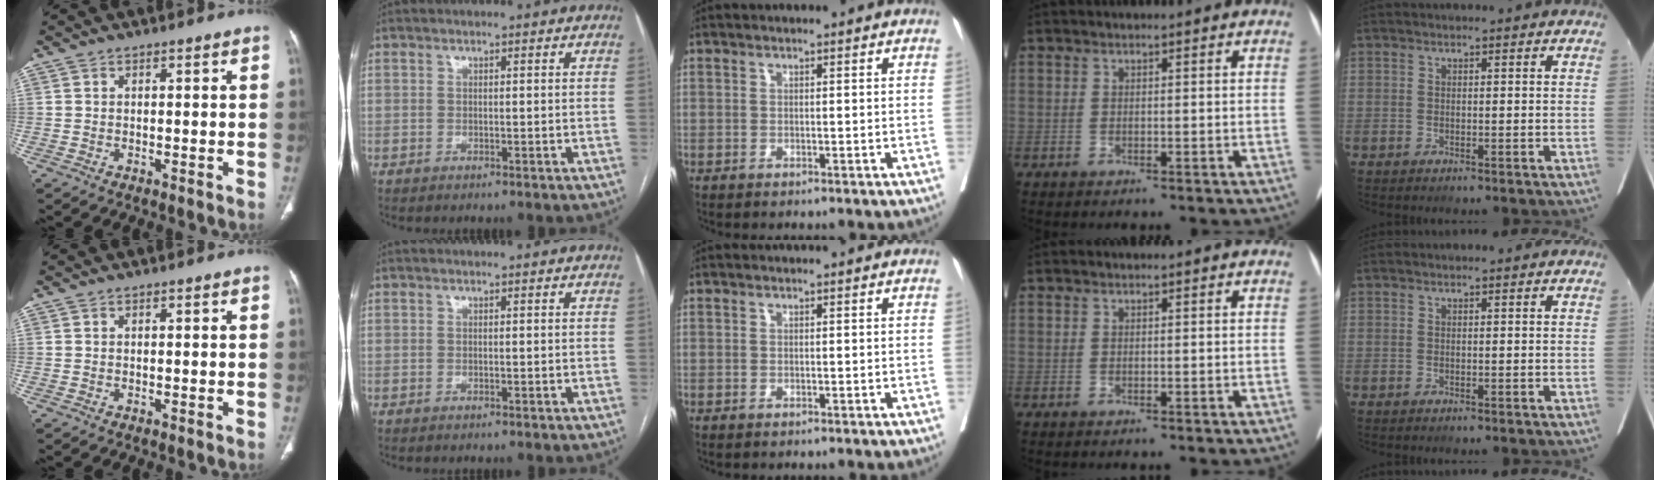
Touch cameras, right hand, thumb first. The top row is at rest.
{}